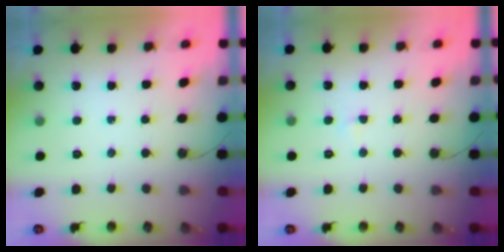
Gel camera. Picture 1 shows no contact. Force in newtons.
{"total": 1.6, "press": 1.6, "slide": 0.2}